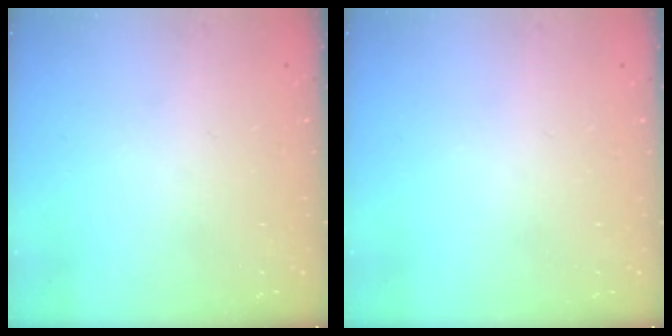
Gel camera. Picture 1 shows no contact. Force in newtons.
{"total": 0.0}